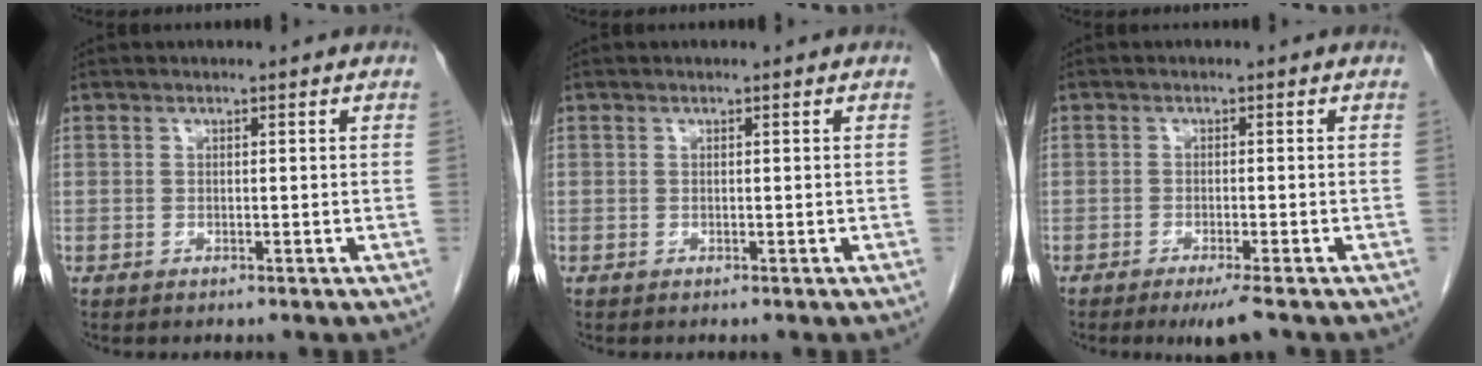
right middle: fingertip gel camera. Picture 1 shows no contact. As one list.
[{"total": 0.0}, {"total": 3.9, "force": [-2.8, 0.1, 2.6], "torque": [-0.036, -0.009, -0.044]}]